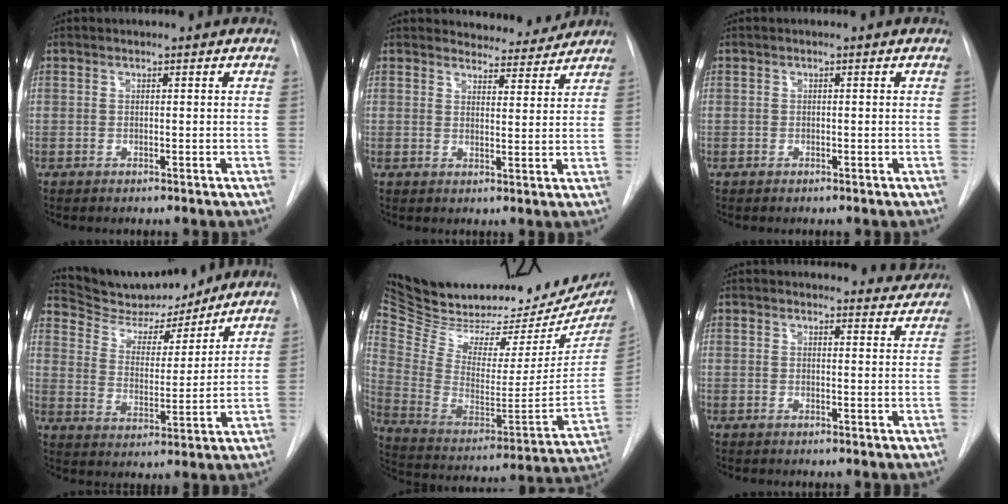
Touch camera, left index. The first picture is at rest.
{"total": 6.2, "force": [6.1, 1.2, 0.0], "torque": [0.006, -0.010, 0.074]}
{"total": 0.0}
{"total": 13.1, "force": [12.4, 3.1, 3.2], "torque": [-0.055, -0.003, 0.206]}
{"total": 34.3, "force": [28.6, 8.7, 16.8], "torque": [-0.303, -0.057, 0.413]}
{"total": 6.9, "force": [6.8, 1.5, 0.2], "torque": [0.020, -0.010, 0.057]}